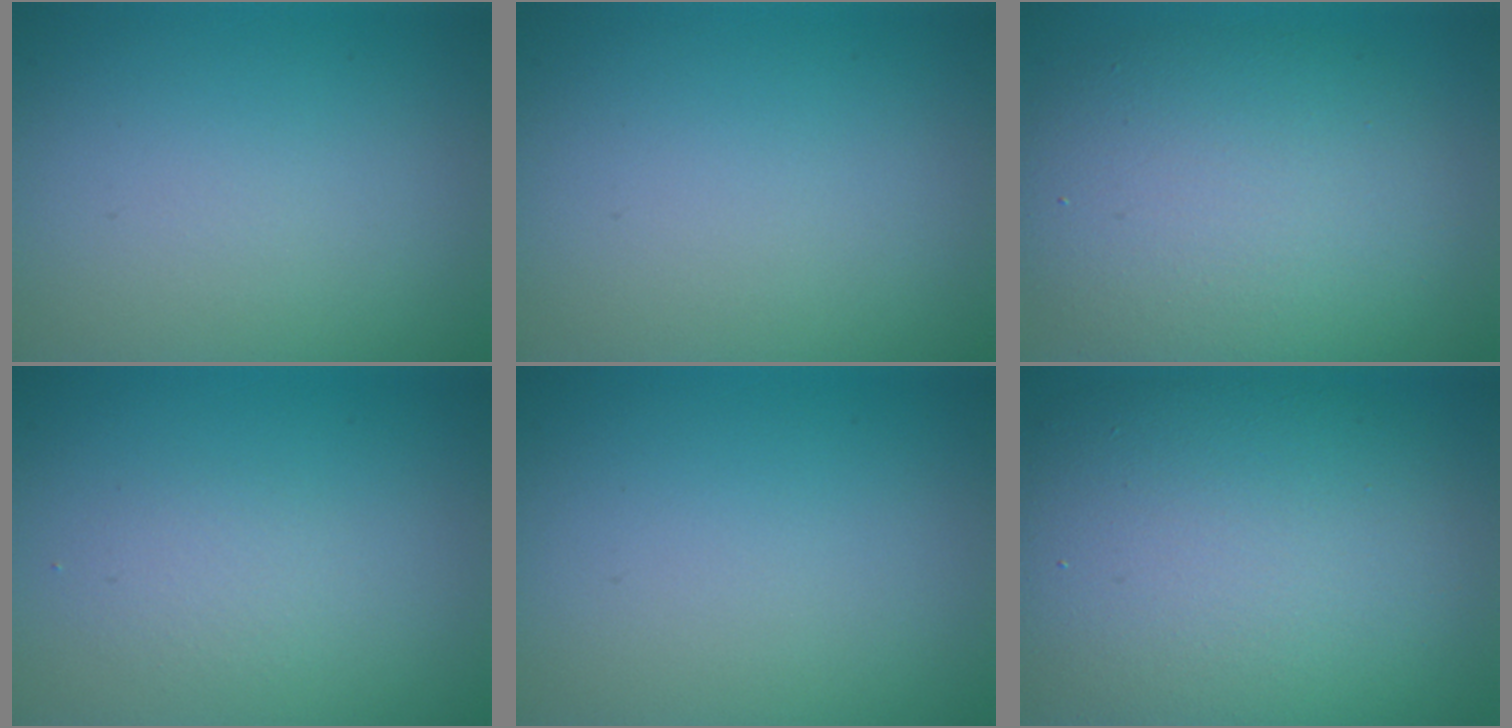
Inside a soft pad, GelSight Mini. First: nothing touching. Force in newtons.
{"total": 0.0}
{"total": 8.3, "press": 8.2, "slide": 0.6}
{"total": 1.3, "press": 1.3, "slide": 0.1}
{"total": 0.0}
{"total": 12.5, "press": 12.4, "slide": 0.9}